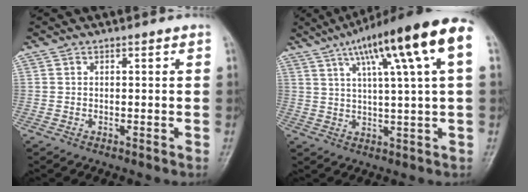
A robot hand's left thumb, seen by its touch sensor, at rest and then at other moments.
{"total": 17.2, "force": [7.4, 1.9, 15.4], "torque": [-0.237, 0.008, 0.109]}